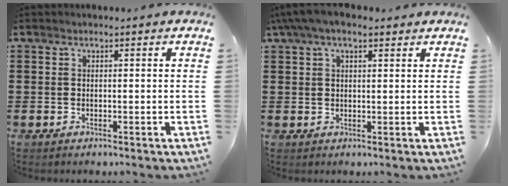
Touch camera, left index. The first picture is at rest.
{"total": 4.5, "force": [2.8, 1.7, 3.1], "torque": [-0.066, 0.008, 0.050]}